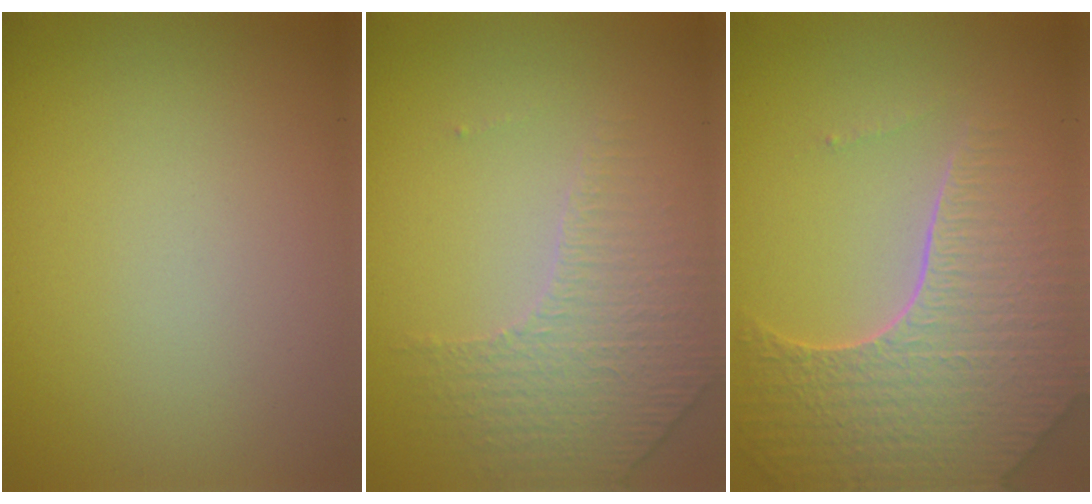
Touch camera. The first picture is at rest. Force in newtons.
{"total": 4.3, "press": 3.0, "slide": 3.1}
{"total": 7.8, "press": 5.6, "slide": 5.5}